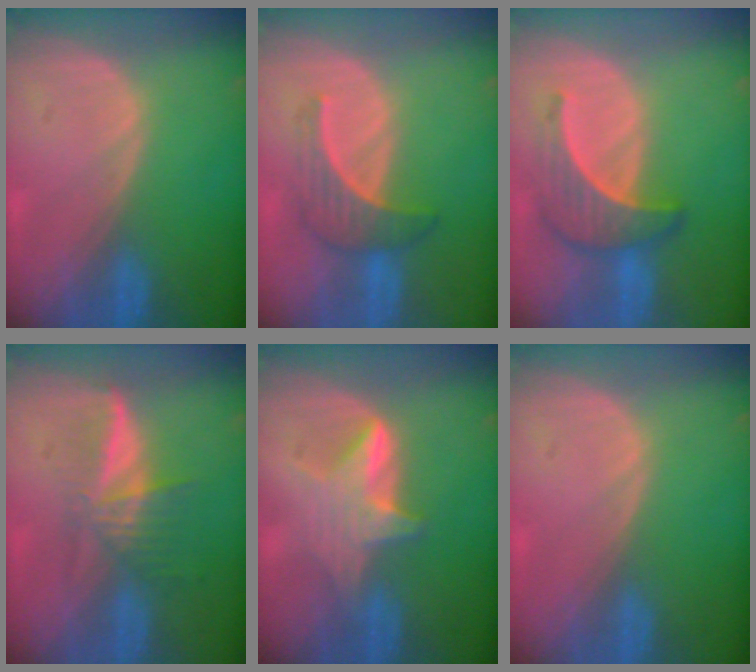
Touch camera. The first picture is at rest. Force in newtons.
{"total": 5.0, "press": 4.9, "slide": 0.8}
{"total": 6.4, "press": 6.3, "slide": 0.7}
{"total": 6.0, "press": 5.5, "slide": 2.4}
{"total": 6.1, "press": 5.7, "slide": 2.1}
{"total": 0.0}